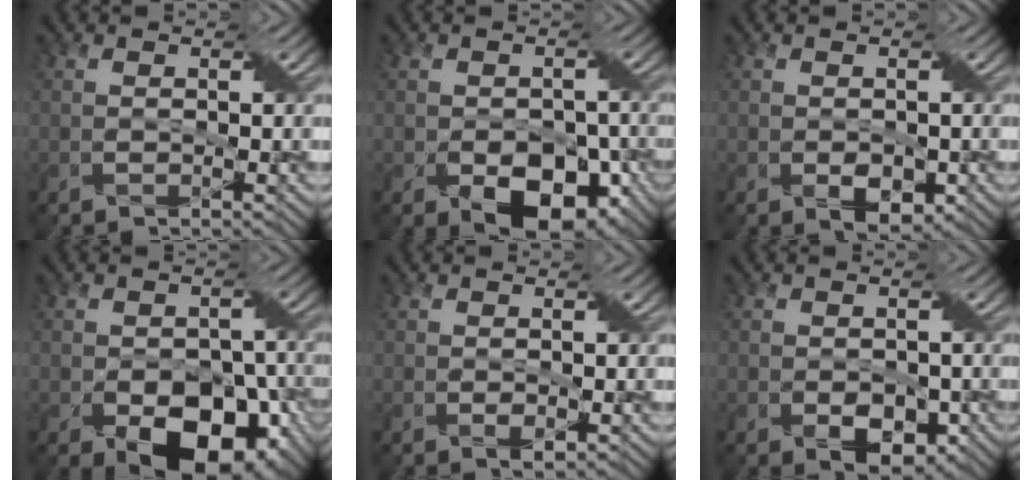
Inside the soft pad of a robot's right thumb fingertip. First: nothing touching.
{"total": 9.8, "force": [-4.0, 6.3, 6.4], "torque": [-0.101, -0.026, -0.053]}
{"total": 2.9, "force": [-0.8, 1.9, 2.1], "torque": [-0.042, -0.010, -0.011]}
{"total": 11.9, "force": [-5.4, 7.4, 7.6], "torque": [-0.105, -0.026, -0.076]}
{"total": 1.3, "force": [-0.1, 0.8, 1.0], "torque": [-0.023, -0.005, 0.001]}
{"total": 4.1, "force": [-1.4, 2.7, 2.7], "torque": [-0.041, -0.010, -0.022]}